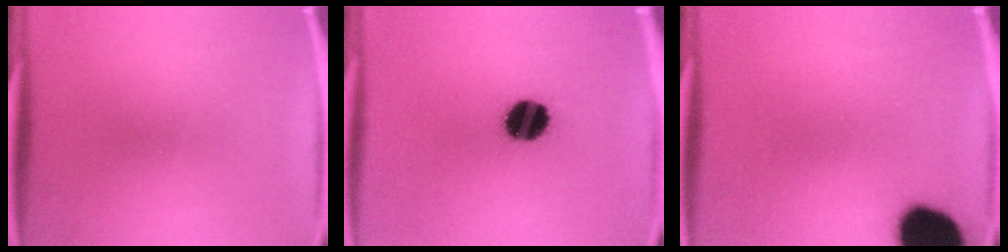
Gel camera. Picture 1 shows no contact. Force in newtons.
{"total": 11.7}
{"total": 16.5}